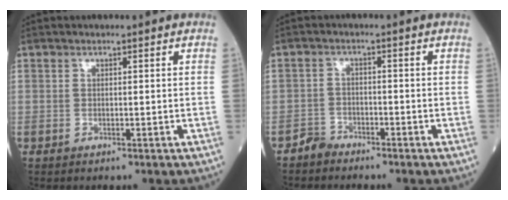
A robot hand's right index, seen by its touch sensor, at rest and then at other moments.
{"total": 2.1, "force": [-1.9, 0.9, -0.4], "torque": [0.013, 0.004, -0.038]}